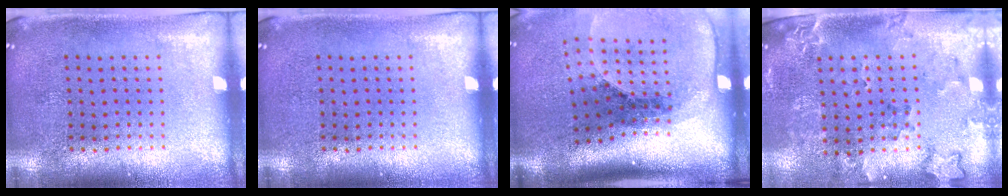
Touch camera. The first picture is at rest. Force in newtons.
{"total": 0.0}
{"total": 2.7, "press": 1.9, "slide": 1.9}
{"total": 1.8, "press": 1.5, "slide": 0.9}